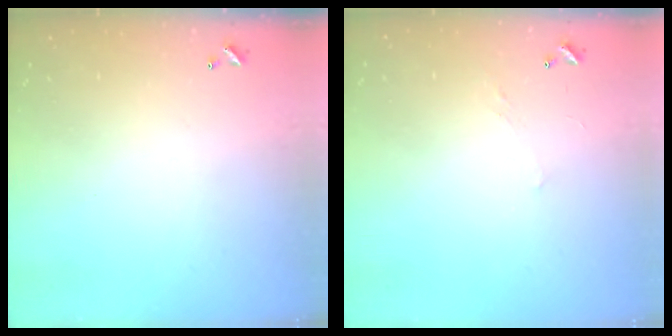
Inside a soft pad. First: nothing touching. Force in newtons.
{"total": 2.9, "press": 2.8, "slide": 0.4}